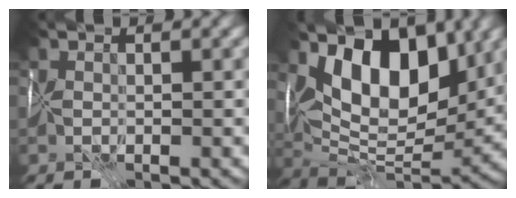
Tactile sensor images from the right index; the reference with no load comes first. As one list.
[{"total": 10.7, "force": [4.8, 5.6, 7.8], "torque": [-0.106, -0.006, 0.085]}]